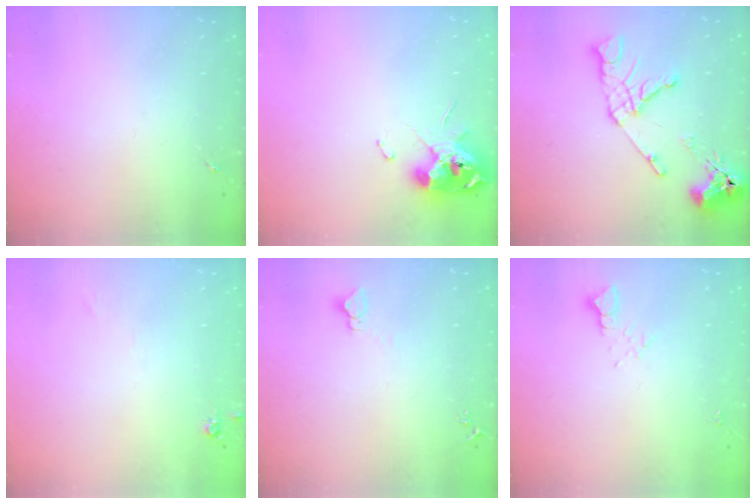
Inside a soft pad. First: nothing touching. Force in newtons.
{"total": 11.2, "press": 11.2, "slide": 1.3}
{"total": 14.1, "press": 14.0, "slide": 1.6}
{"total": 4.7, "press": 4.7, "slide": 0.7}
{"total": 2.9, "press": 2.9, "slide": 0.1}
{"total": 2.7, "press": 2.7, "slide": 0.2}